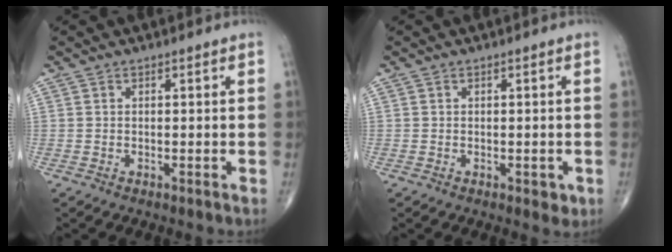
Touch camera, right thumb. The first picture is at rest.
{"total": 1.7, "force": [-0.5, 1.1, 1.2], "torque": [-0.005, -0.001, -0.005]}